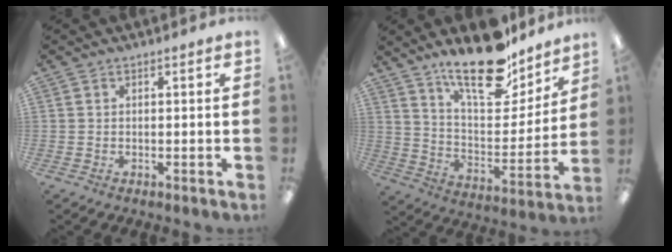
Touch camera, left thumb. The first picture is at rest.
{"total": 19.9, "force": [15.6, 7.1, 10.0], "torque": [-0.161, -0.102, 0.269]}